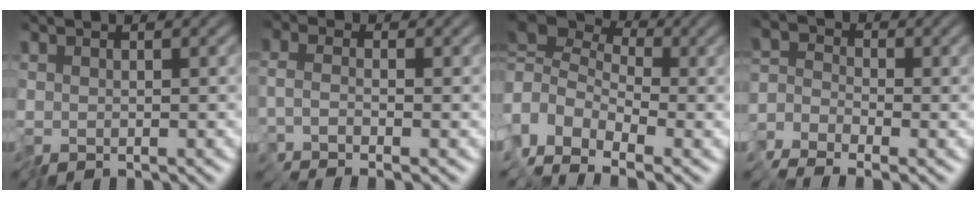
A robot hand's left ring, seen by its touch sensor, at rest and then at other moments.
{"total": 1.0, "force": [-0.6, 0.0, 0.9], "torque": [-0.023, 0.000, -0.018]}
{"total": 3.2, "force": [-0.9, 2.2, 2.2], "torque": [-0.044, 0.005, -0.040]}
{"total": 2.1, "force": [-2.0, 0.3, -0.2], "torque": [0.005, 0.003, -0.055]}